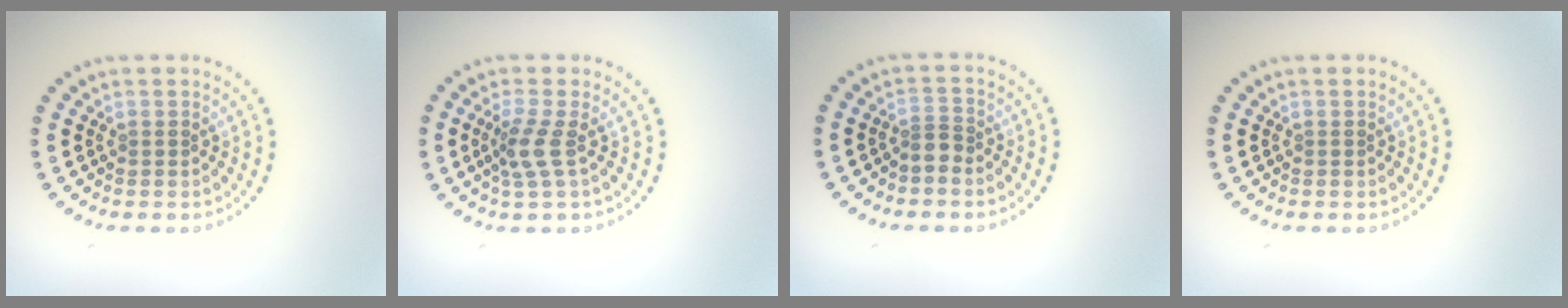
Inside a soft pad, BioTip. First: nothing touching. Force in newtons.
{"total": 2.4, "press": 1.8, "slide": 1.6}
{"total": 1.4, "press": 1.0, "slide": 1.0}
{"total": 0.0}